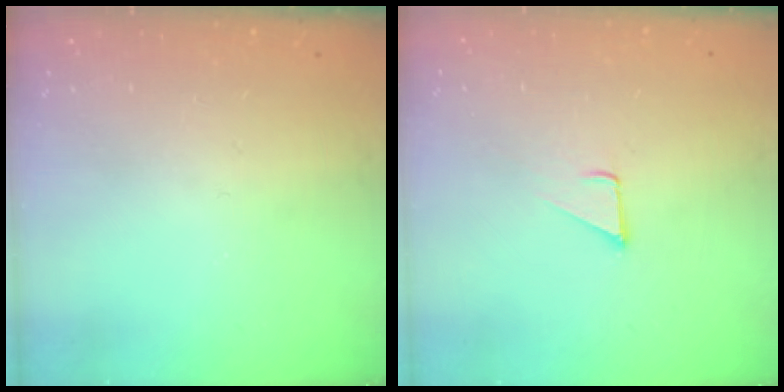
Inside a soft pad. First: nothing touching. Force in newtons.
{"total": 3.2, "press": 3.2, "slide": 0.1}